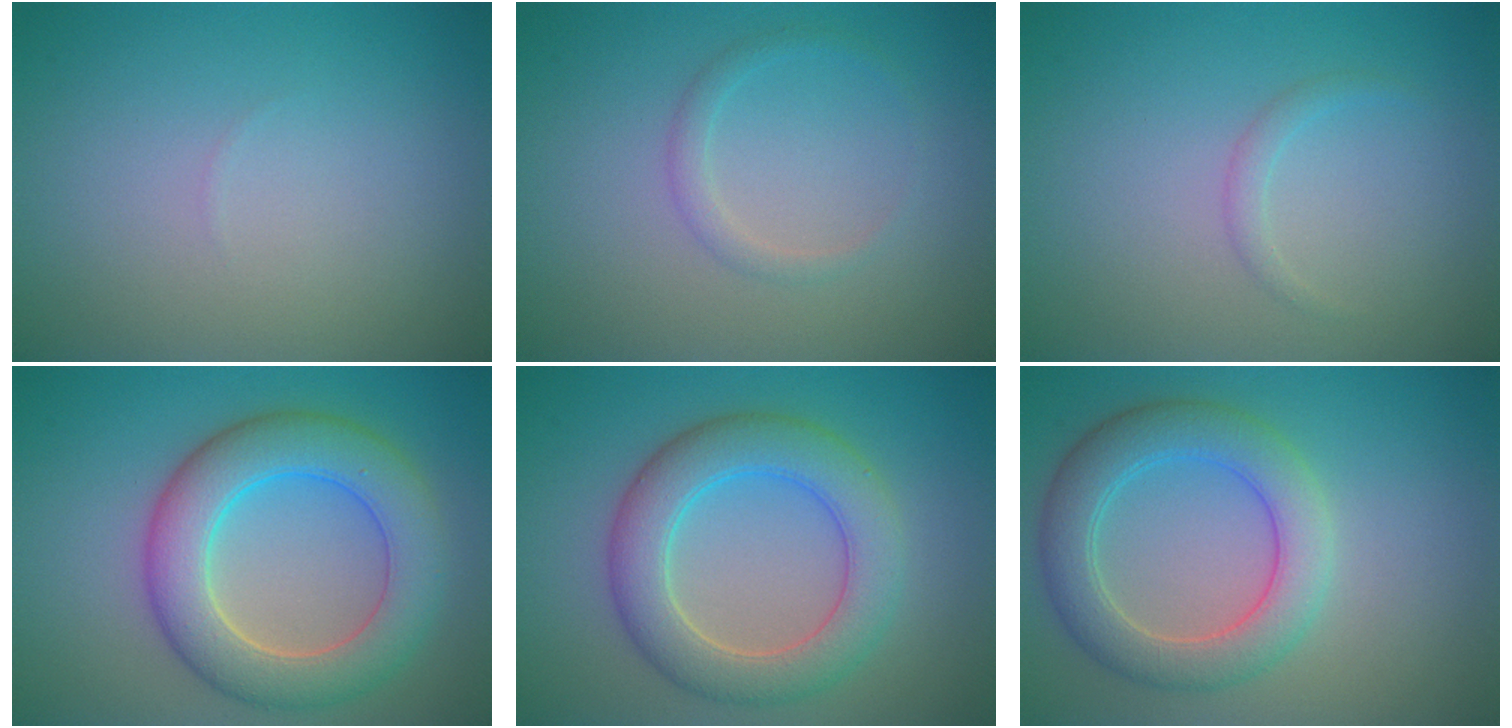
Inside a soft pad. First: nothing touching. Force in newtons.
{"total": 1.2, "press": 1.2, "slide": 0.1}
{"total": 0.9, "press": 0.9, "slide": 0.1}
{"total": 7.4, "press": 7.3, "slide": 0.5}
{"total": 6.2, "press": 6.1, "slide": 0.5}
{"total": 5.4, "press": 5.4, "slide": 0.1}